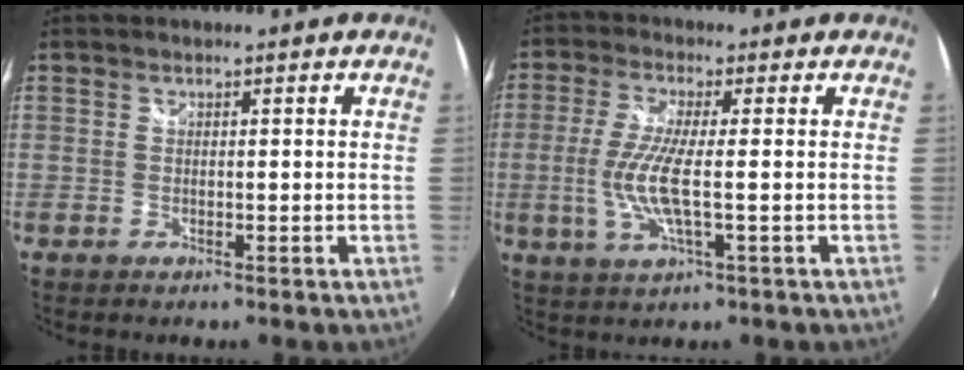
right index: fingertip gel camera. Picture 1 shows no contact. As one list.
[{"total": 8.2, "force": [-1.0, 0.9, 8.1], "torque": [-0.171, -0.008, -0.021]}]